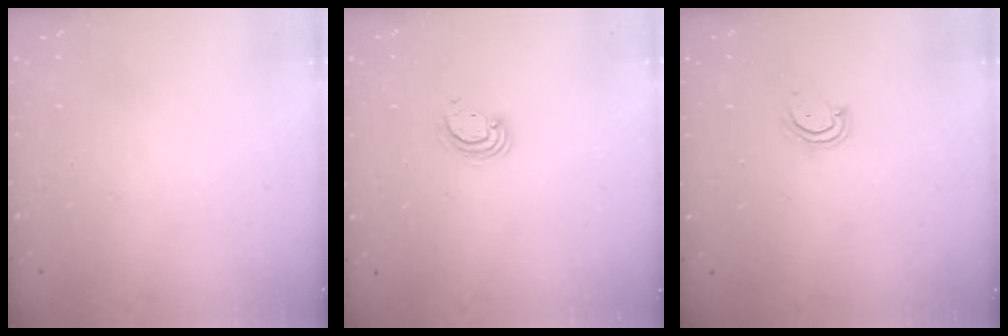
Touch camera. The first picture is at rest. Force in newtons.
{"total": 3.7, "press": 3.7, "slide": 0.3}
{"total": 3.6, "press": 3.6, "slide": 0.3}